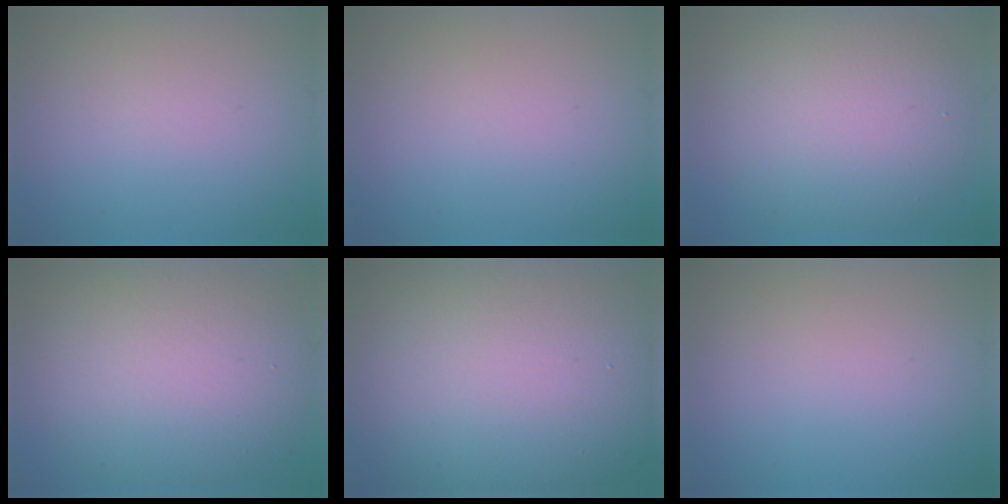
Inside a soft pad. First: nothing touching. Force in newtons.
{"total": 0.0}
{"total": 7.8, "press": 7.8, "slide": 0.6}
{"total": 10.7, "press": 10.7, "slide": 0.7}
{"total": 16.3, "press": 16.3, "slide": 1.1}
{"total": 0.0}